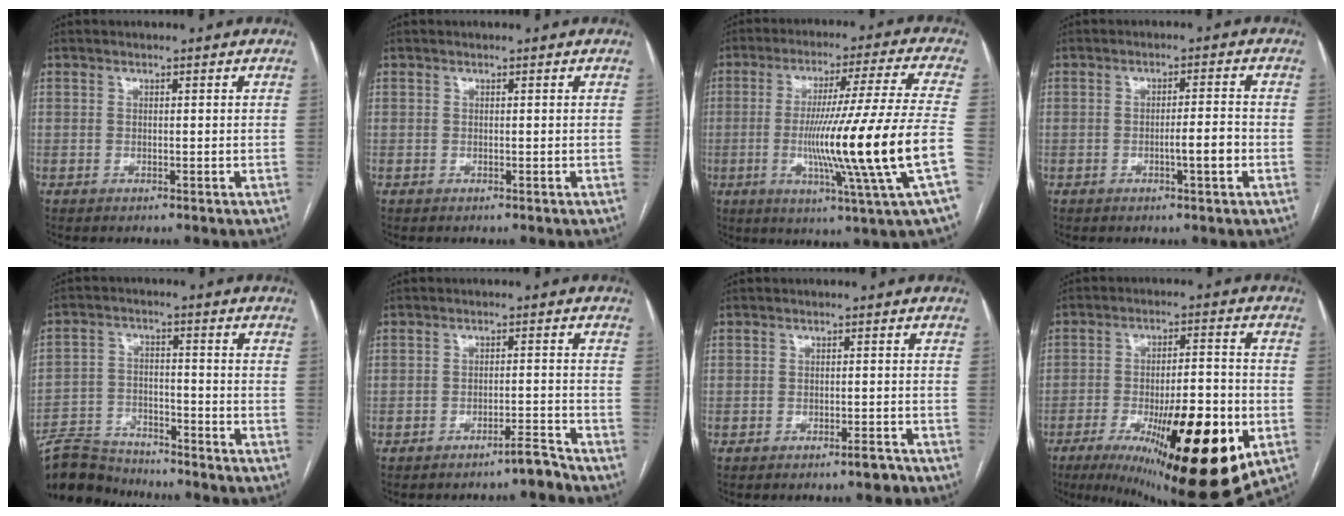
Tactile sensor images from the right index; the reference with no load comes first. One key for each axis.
{"total": 0.0}
{"total": 19.0, "fx": -3.9, "fy": -2.7, "fz": 18.4, "tx": -0.298, "ty": -0.017, "tz": -0.070}
{"total": 3.6, "fx": -1.3, "fy": 0.0, "fz": 3.4, "tx": -0.047, "ty": 0.000, "tz": -0.021}
{"total": 8.7, "fx": -8.5, "fy": 1.6, "fz": 0.3, "tx": -0.013, "ty": 0.002, "tz": -0.158}
{"total": 2.8, "fx": -2.7, "fy": -0.5, "fz": 0.6, "tx": -0.002, "ty": -0.007, "tz": -0.042}
{"total": 1.8, "fx": -1.6, "fy": 0.3, "fz": 0.9, "tx": -0.014, "ty": 0.000, "tz": -0.021}
{"total": 22.4, "fx": -8.4, "fy": 5.1, "fz": 20.1, "tx": -0.251, "ty": -0.023, "tz": -0.111}